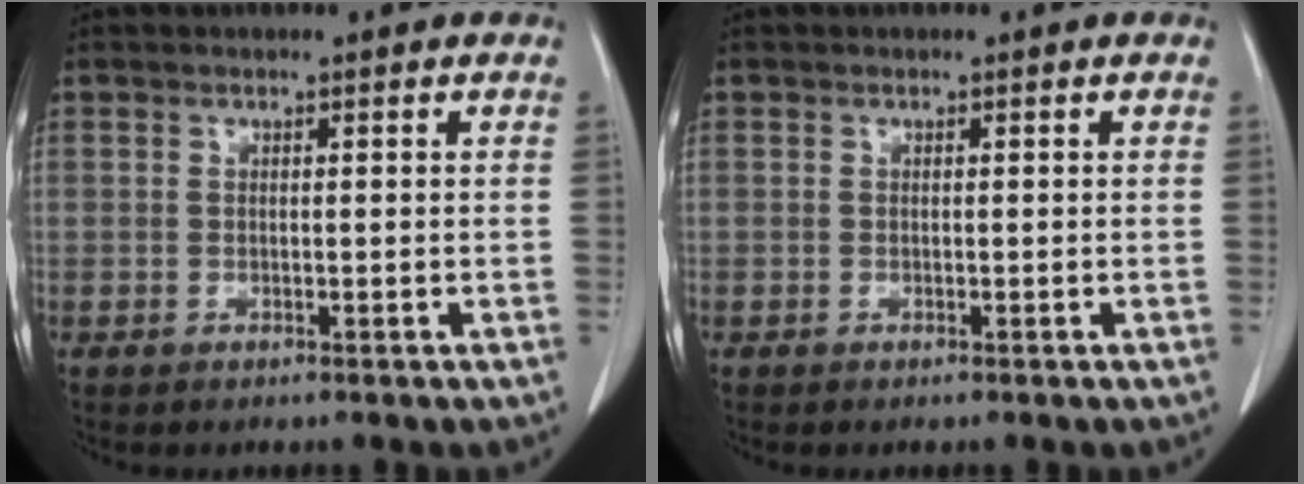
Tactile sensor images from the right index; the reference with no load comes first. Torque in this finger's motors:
{"motor_torque": [0.08, 0.11, 0.08, 0.00]}